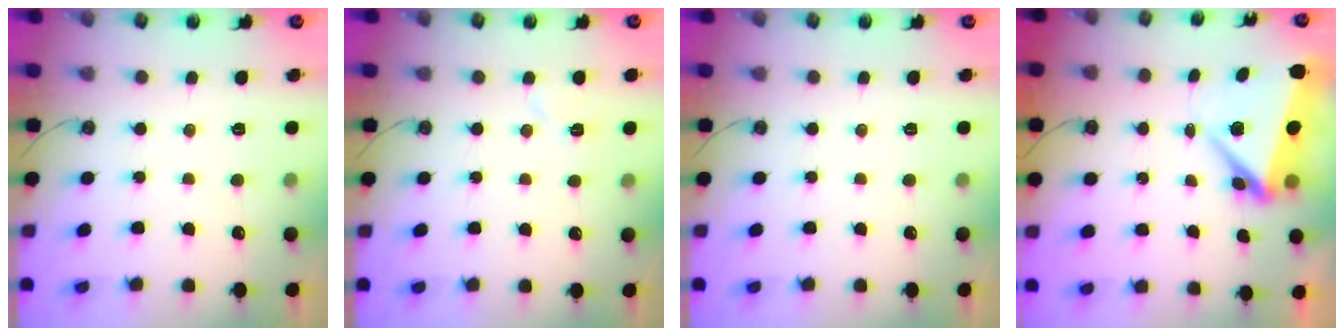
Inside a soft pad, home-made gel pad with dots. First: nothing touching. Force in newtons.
{"total": 5.6, "press": 5.0, "slide": 2.5}
{"total": 0.0}
{"total": 7.3, "press": 7.0, "slide": 1.8}